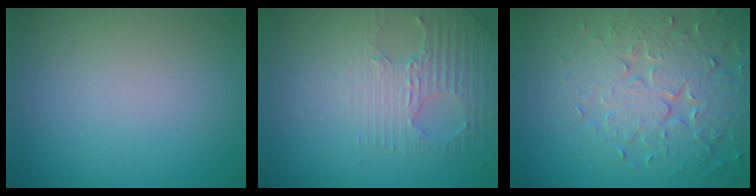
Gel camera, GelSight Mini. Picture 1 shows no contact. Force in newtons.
{"total": 2.8, "press": 2.5, "slide": 1.3}
{"total": 6.7, "press": 5.6, "slide": 3.7}